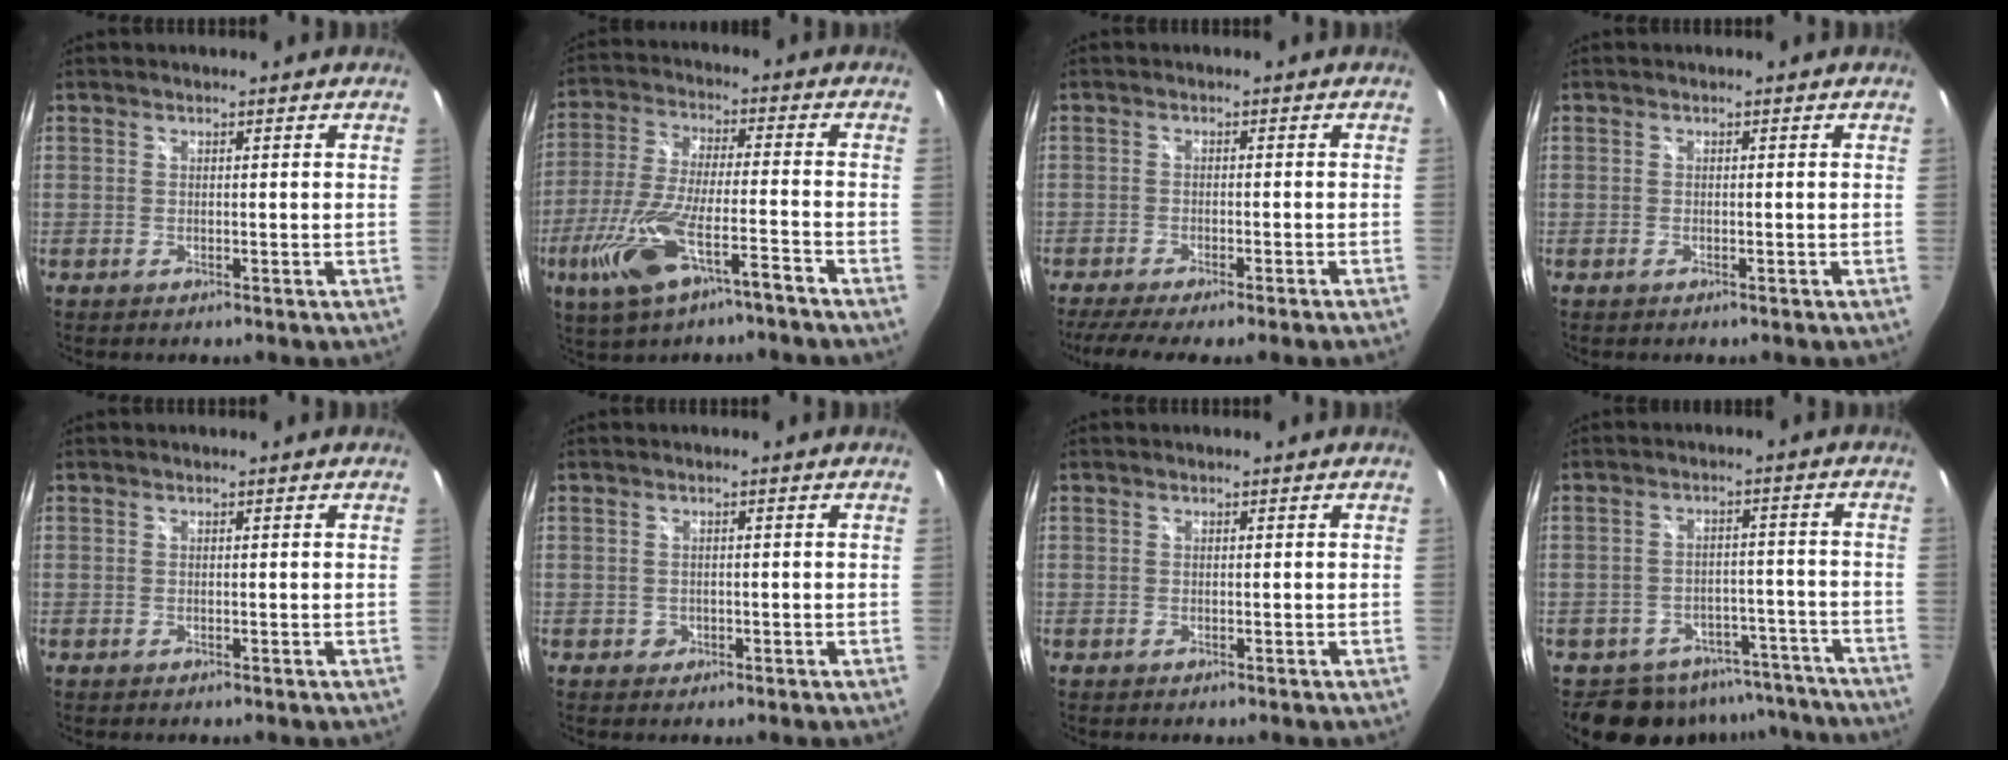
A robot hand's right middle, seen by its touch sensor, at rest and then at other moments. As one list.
[{"total": 14.5, "force": [-8.5, 3.3, 11.3], "torque": [-0.246, -0.028, -0.156]}, {"total": 7.6, "force": [-6.2, -0.7, 4.3], "torque": [-0.093, -0.025, -0.097]}, {"total": 0.5, "force": [-0.3, 0.2, 0.3], "torque": [-0.005, -0.001, -0.008]}, {"total": 0.0}, {"total": 1.3, "force": [-0.4, 1.2, 0.2], "torque": [-0.002, -0.001, -0.004]}, {"total": 0.0}, {"total": 12.0, "force": [-10.0, 6.3, 2.0], "torque": [-0.035, 0.026, -0.116]}]